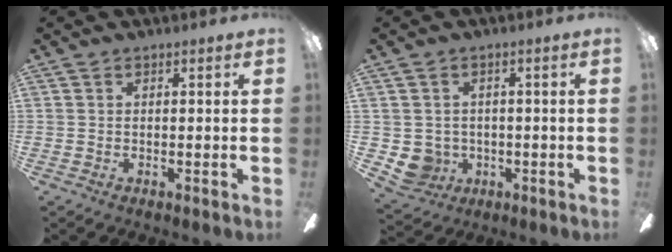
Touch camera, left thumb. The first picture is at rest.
{"total": 4.9, "force": [-0.4, 4.8, 1.0], "torque": [-0.050, 0.001, -0.005]}